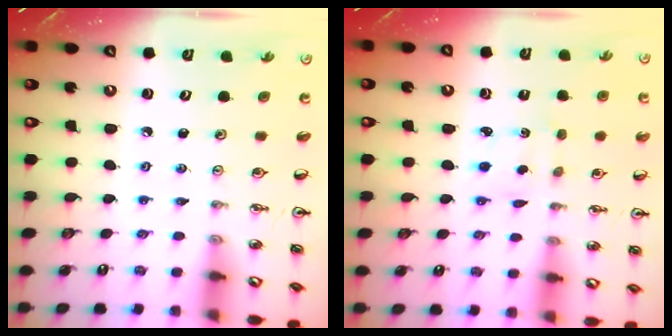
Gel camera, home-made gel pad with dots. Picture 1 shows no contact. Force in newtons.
{"total": 1.8, "press": 1.7, "slide": 0.5}